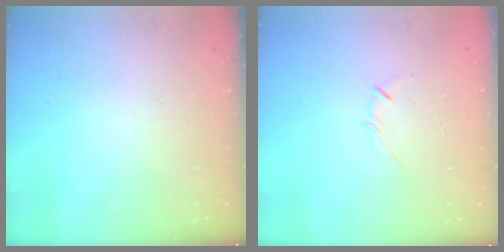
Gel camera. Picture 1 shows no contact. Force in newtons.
{"total": 2.5, "press": 2.4, "slide": 0.5}